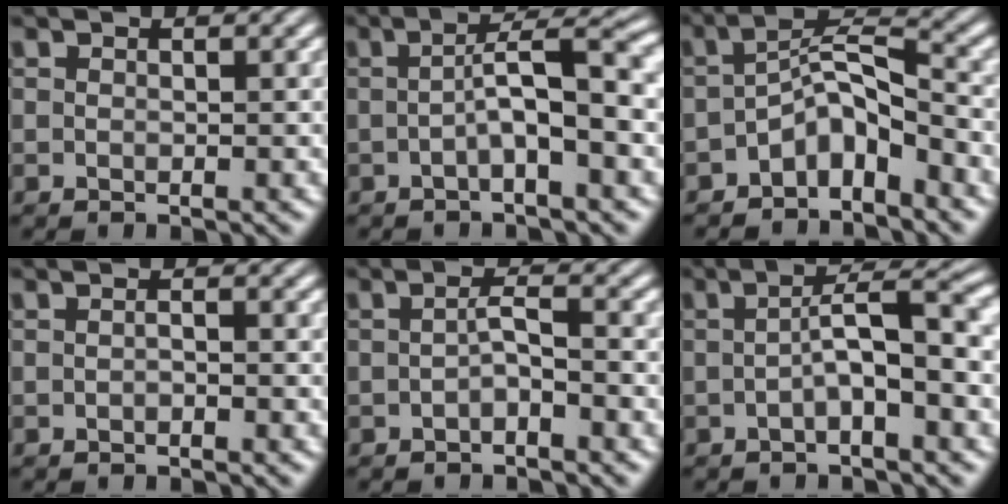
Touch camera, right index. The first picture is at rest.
{"total": 4.1, "force": [-0.6, -0.7, 4.0], "torque": [-0.049, 0.012, -0.011]}
{"total": 3.7, "force": [-1.6, 1.2, 3.1], "torque": [-0.039, -0.016, -0.022]}
{"total": 0.7, "force": [-0.5, -0.5, 0.3], "torque": [-0.005, 0.001, -0.006]}
{"total": 1.6, "force": [-0.8, -0.6, 1.2], "torque": [-0.010, -0.001, -0.012]}
{"total": 3.8, "force": [-0.6, -0.8, 3.6], "torque": [-0.042, 0.011, -0.010]}